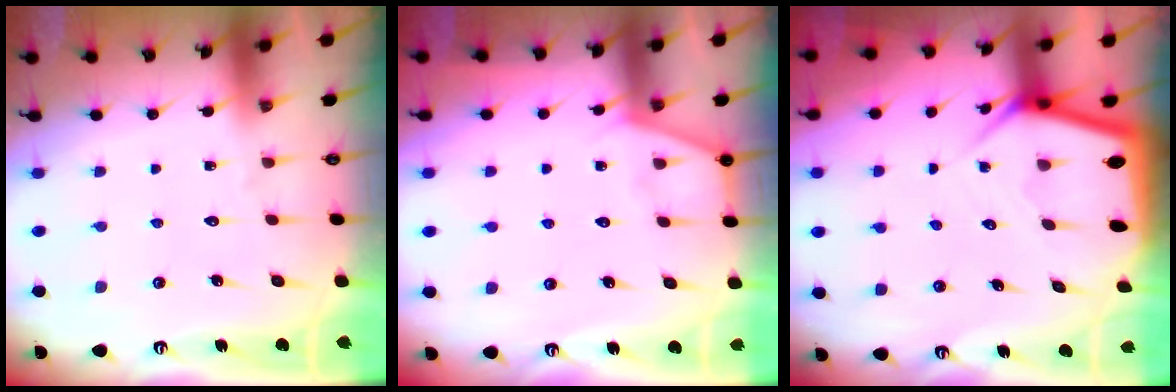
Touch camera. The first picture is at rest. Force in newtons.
{"total": 4.5, "press": 4.5, "slide": 0.5}
{"total": 5.8, "press": 5.8, "slide": 0.5}